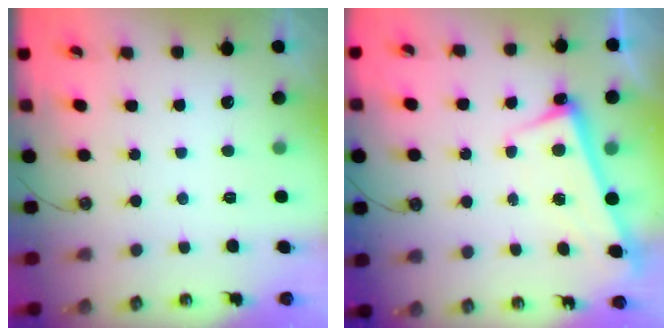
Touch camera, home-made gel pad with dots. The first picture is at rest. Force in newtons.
{"total": 2.5, "press": 2.5, "slide": 0.7}